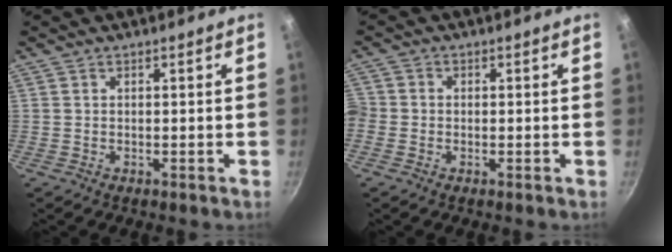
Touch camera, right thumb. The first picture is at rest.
{"total": 4.0, "force": [-1.3, 3.6, 1.2], "torque": [-0.025, 0.011, -0.035]}